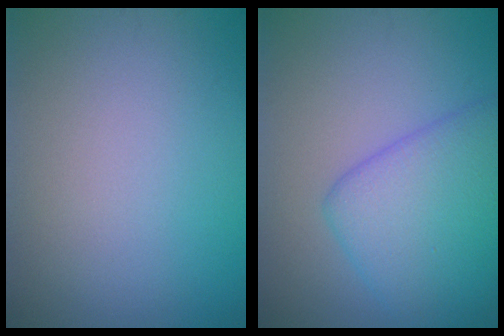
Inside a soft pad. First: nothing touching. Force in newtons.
{"total": 6.5, "press": 6.5, "slide": 0.2}